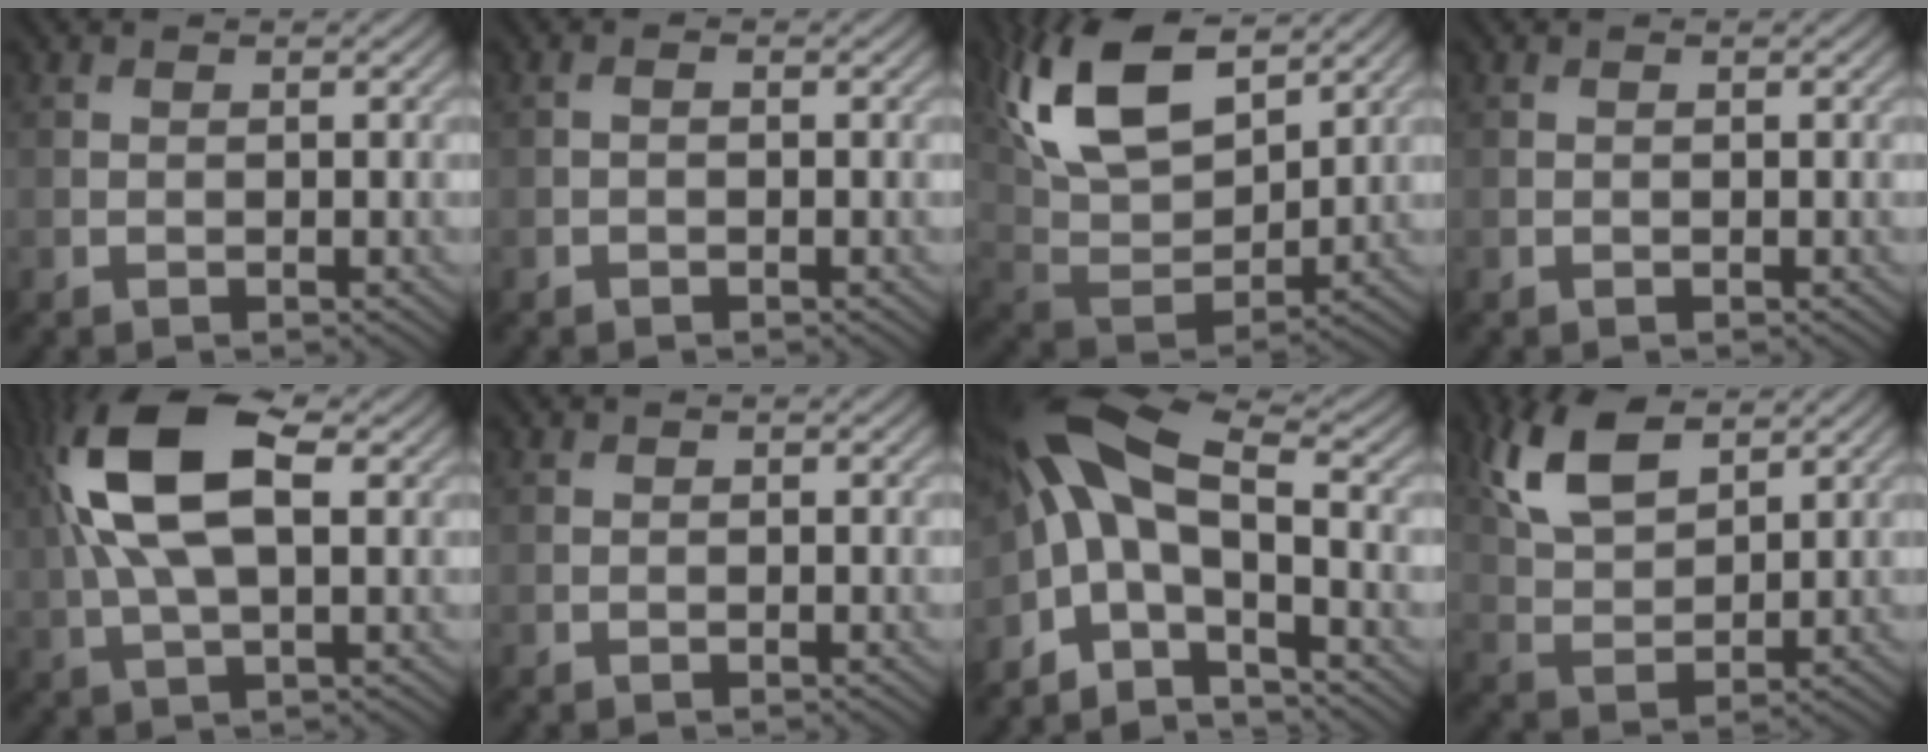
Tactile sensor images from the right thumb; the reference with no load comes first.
{"total": 0.7, "force": [-0.1, 0.2, 0.6], "torque": [-0.013, 0.000, -0.003]}
{"total": 16.0, "force": [8.8, 7.6, 10.9], "torque": [-0.250, 0.023, 0.151]}
{"total": 0.0}
{"total": 13.0, "force": [3.0, 5.9, 11.1], "torque": [-0.240, 0.017, 0.051]}
{"total": 0.0}
{"total": 9.9, "force": [-2.5, 4.2, 8.6], "torque": [-0.173, 0.017, -0.069]}
{"total": 9.2, "force": [5.3, 4.3, 6.3], "torque": [-0.156, 0.009, 0.107]}